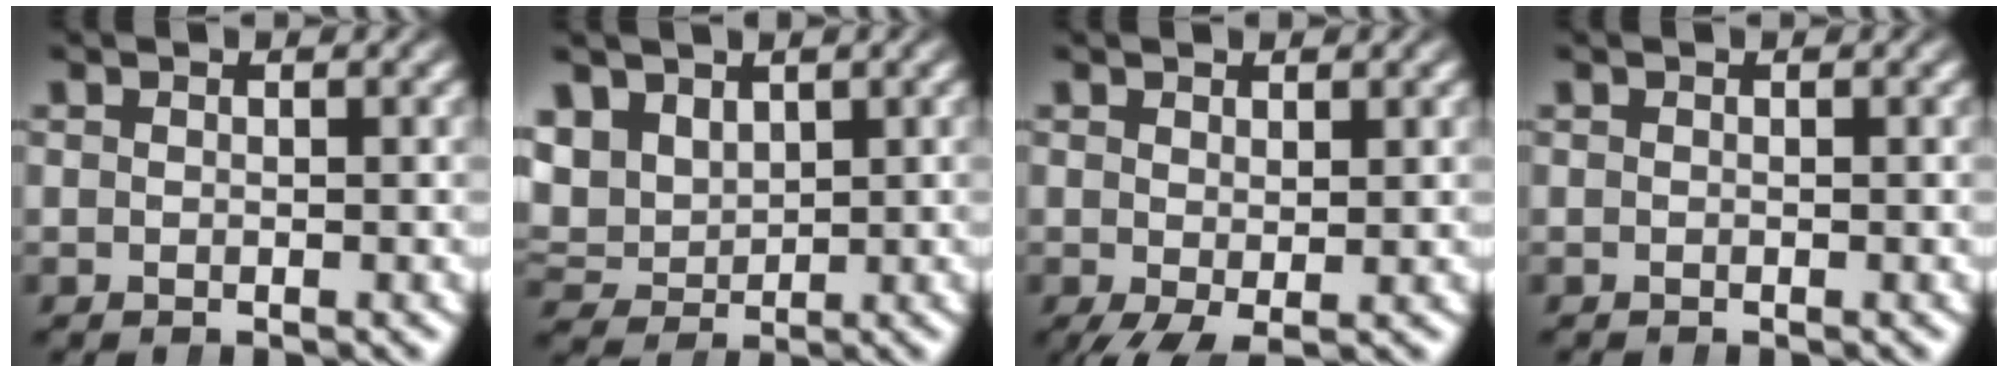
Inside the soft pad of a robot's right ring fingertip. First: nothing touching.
{"total": 5.9, "force": [1.5, 5.1, 2.5], "torque": [-0.072, -0.013, 0.033]}
{"total": 2.1, "force": [-0.8, 0.4, 1.9], "torque": [-0.019, -0.014, 0.003]}
{"total": 0.0}